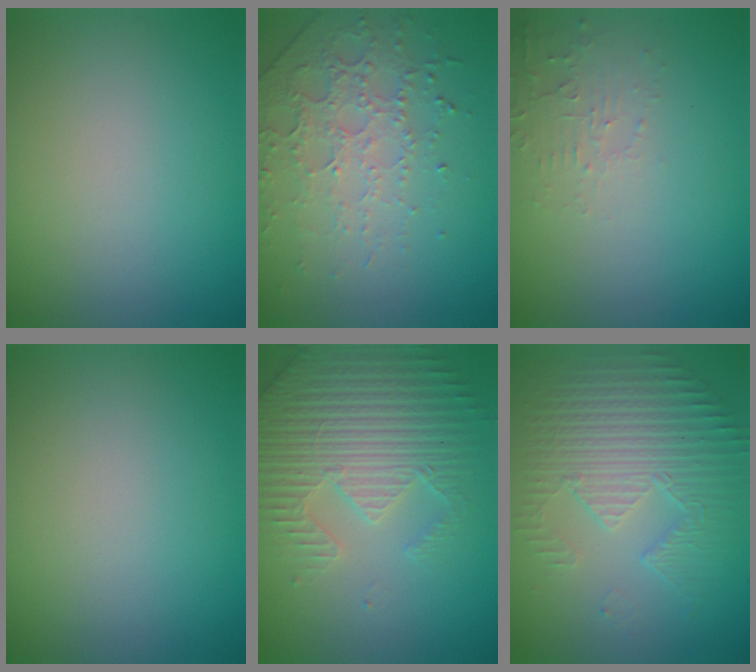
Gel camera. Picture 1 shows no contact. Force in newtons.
{"total": 4.5, "press": 3.1, "slide": 3.2}
{"total": 1.9, "press": 1.9, "slide": 0.3}
{"total": 0.0}
{"total": 4.5, "press": 4.5, "slide": 0.8}
{"total": 4.3, "press": 3.4, "slide": 2.6}